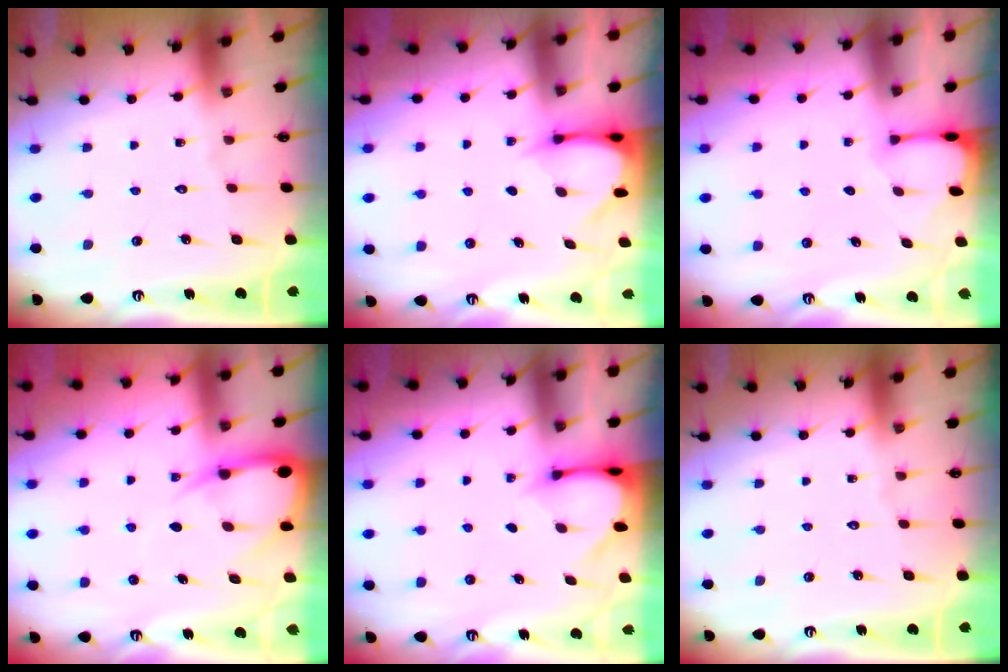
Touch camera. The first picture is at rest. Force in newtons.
{"total": 3.7, "press": 3.7, "slide": 0.3}
{"total": 1.2, "press": 1.2, "slide": 0.3}
{"total": 7.8, "press": 7.7, "slide": 0.9}
{"total": 2.9, "press": 2.9, "slide": 0.2}
{"total": 0.0}